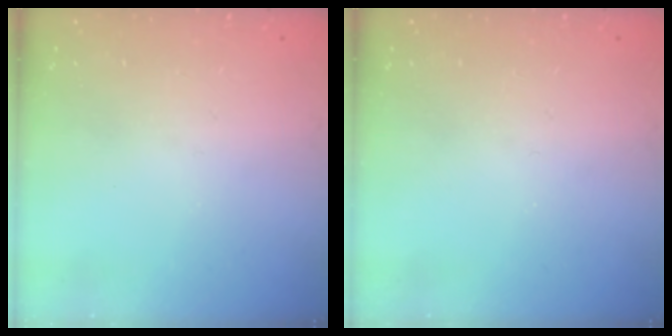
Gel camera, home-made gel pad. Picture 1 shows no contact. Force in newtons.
{"total": 0.0}